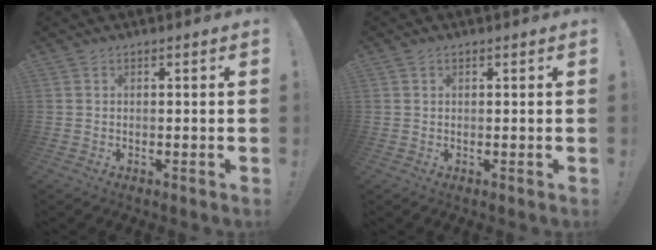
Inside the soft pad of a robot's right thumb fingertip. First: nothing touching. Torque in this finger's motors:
{"motor_torque": [-0.15, -0.30, -0.11, -0.25, 0.09]}